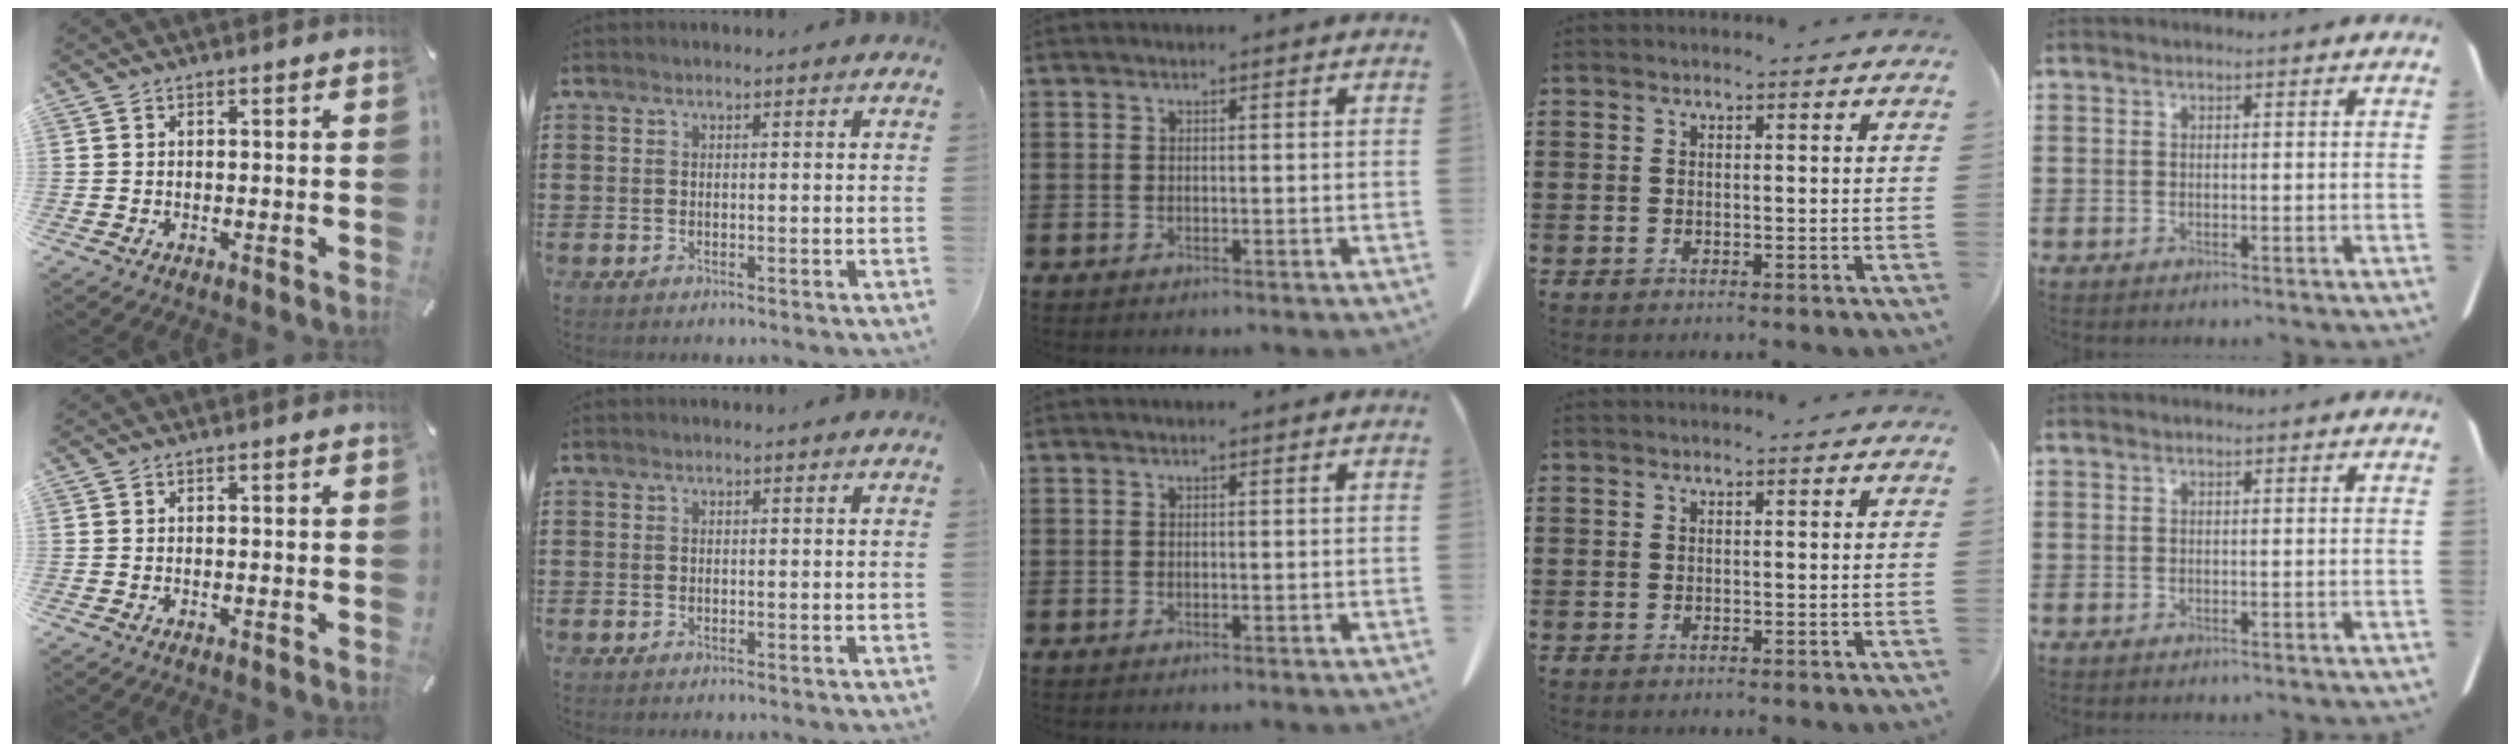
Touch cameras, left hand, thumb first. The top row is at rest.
{}